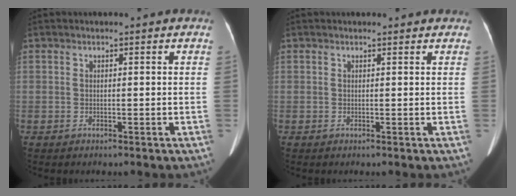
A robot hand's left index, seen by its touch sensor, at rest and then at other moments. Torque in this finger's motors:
{"motor_torque": [-1.47, 0.67, -1.06, -0.19]}